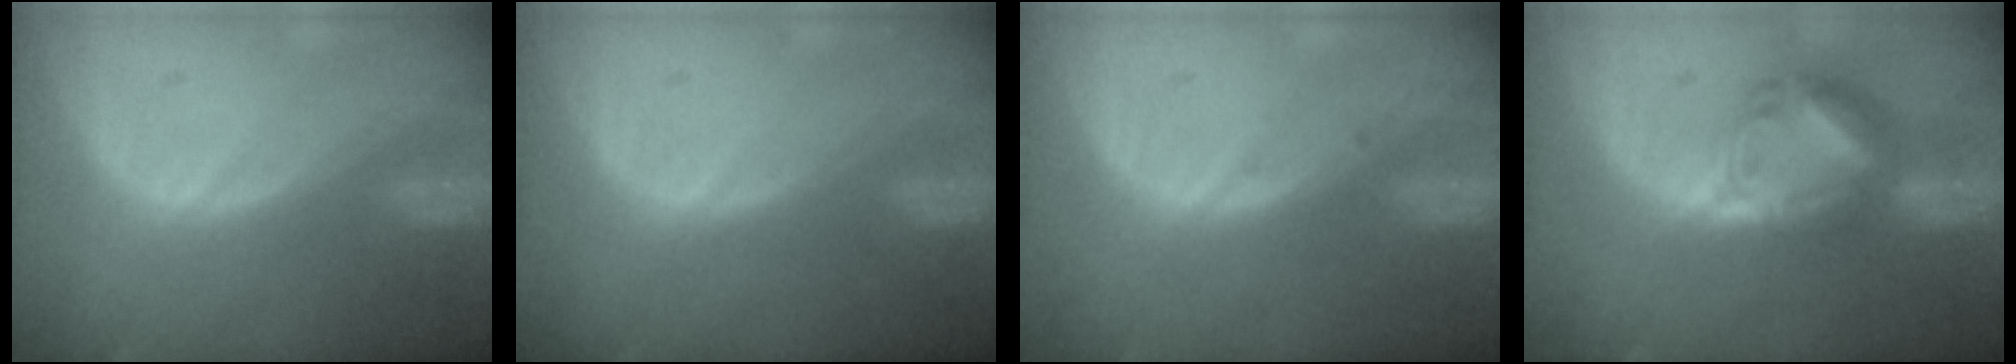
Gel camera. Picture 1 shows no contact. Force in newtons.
{"total": 0.0}
{"total": 0.7, "press": 0.4, "slide": 0.5}
{"total": 8.2, "press": 7.0, "slide": 4.2}